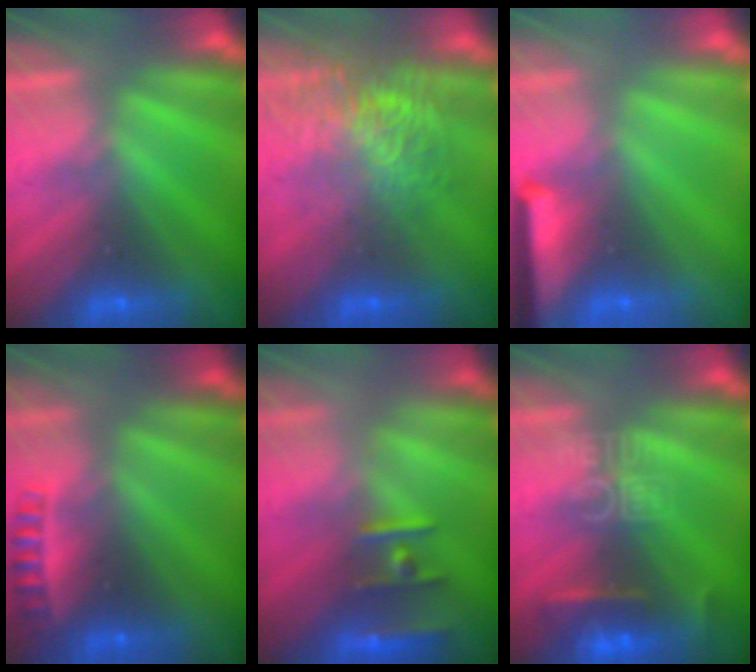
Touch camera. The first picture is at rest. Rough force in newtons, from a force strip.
{"total": 7.8}
{"total": 7.7}
{"total": 2.4}
{"total": 2.4}
{"total": 8.2}